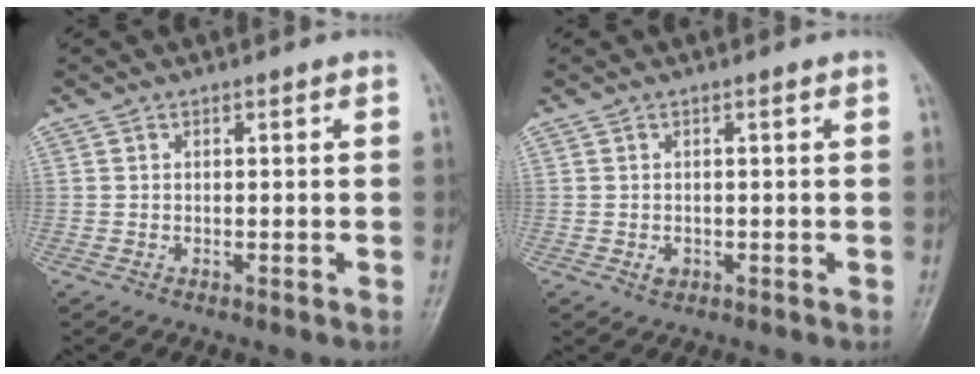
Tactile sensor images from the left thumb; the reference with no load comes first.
{"total": 1.2, "force": [-0.3, 1.0, 0.8], "torque": [-0.005, 0.000, -0.001]}